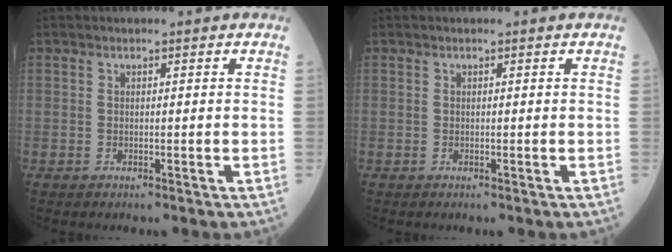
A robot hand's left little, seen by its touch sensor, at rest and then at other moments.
{"total": 0.0}